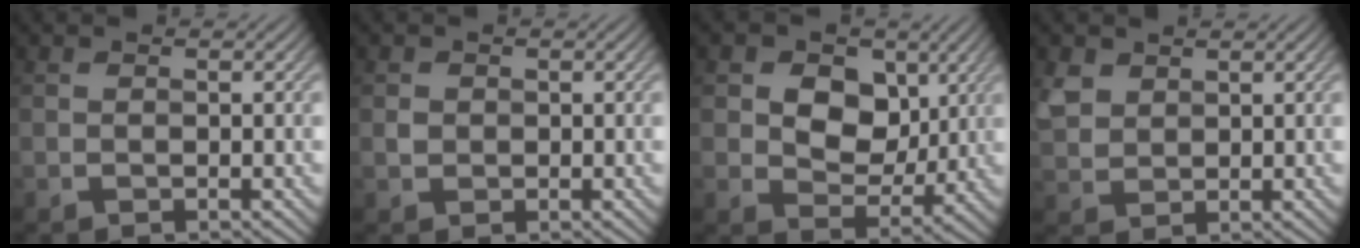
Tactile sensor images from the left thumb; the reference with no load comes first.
{"total": 0.8, "force": [0.3, 0.7, 0.1], "torque": [-0.001, 0.001, 0.003]}
{"total": 8.5, "force": [2.4, 6.3, 5.1], "torque": [-0.093, 0.002, 0.030]}
{"total": 3.1, "force": [2.2, 1.9, 1.2], "torque": [-0.039, 0.005, 0.051]}